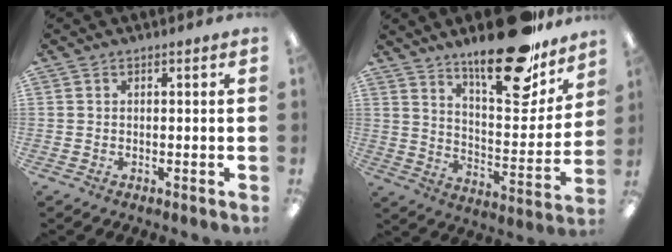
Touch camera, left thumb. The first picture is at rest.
{"total": 23.8, "force": [17.6, 8.0, 13.8], "torque": [-0.202, -0.113, 0.291]}